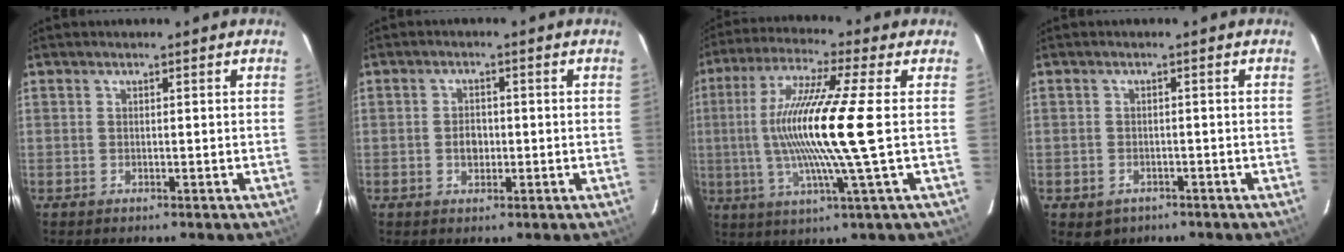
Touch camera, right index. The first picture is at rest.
{"total": 3.0, "force": [-0.5, 2.3, 1.8], "torque": [-0.031, 0.004, -0.008]}
{"total": 15.7, "force": [-0.4, -1.4, 15.6], "torque": [-0.293, -0.007, -0.009]}
{"total": 3.9, "force": [-2.0, 3.1, 1.2], "torque": [-0.031, -0.001, -0.021]}